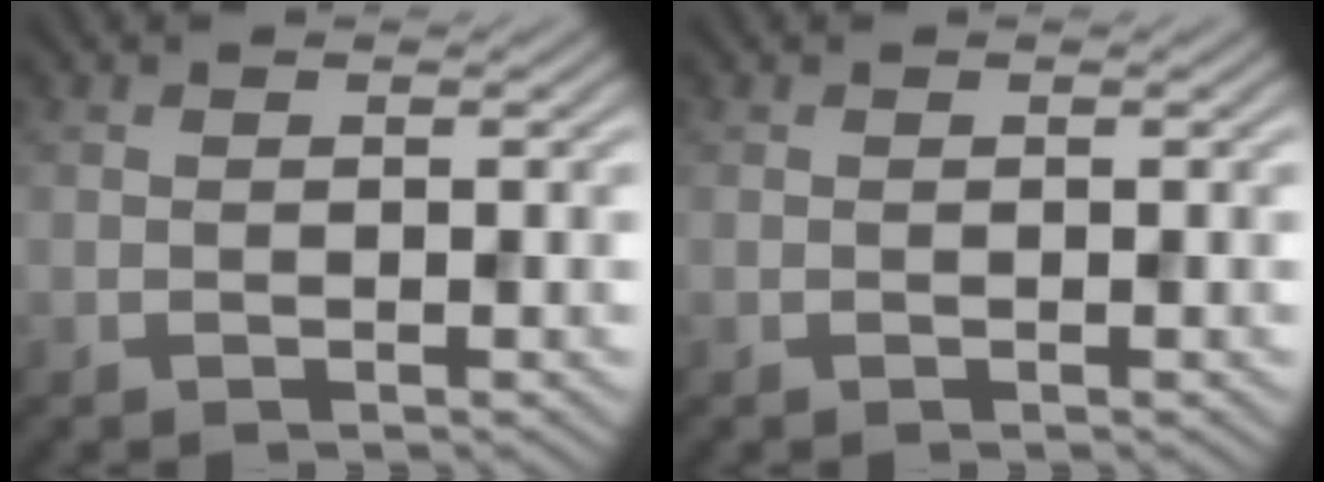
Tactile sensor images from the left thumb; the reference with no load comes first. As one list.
[{"total": 0.0}]